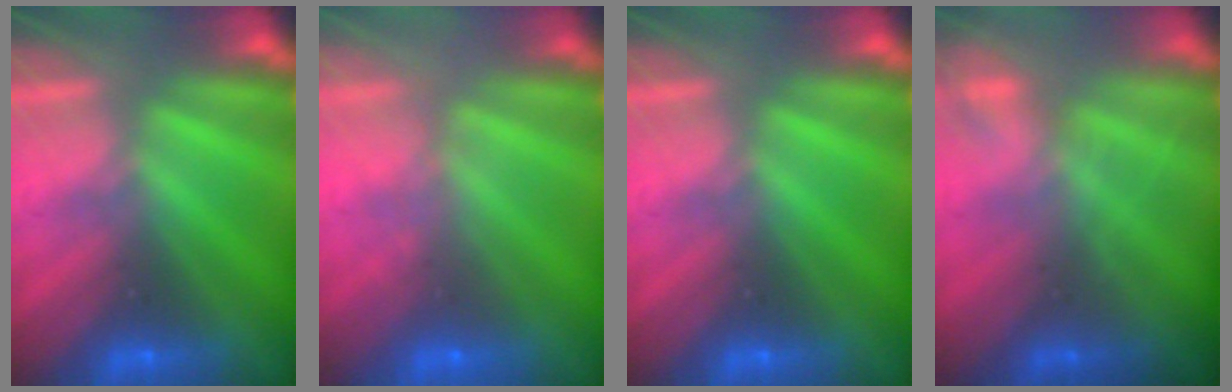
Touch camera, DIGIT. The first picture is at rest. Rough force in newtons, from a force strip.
{"total": 1.8}
{"total": 0.0}
{"total": 1.9}